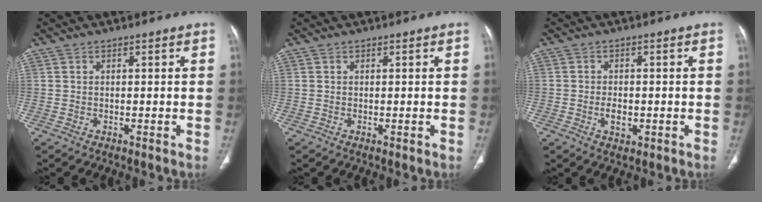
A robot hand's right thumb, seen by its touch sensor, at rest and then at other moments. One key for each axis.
{"total": 0.0}
{"total": 3.1, "fx": -0.8, "fy": 2.1, "fz": 2.1, "tx": -0.027, "ty": 0.004, "tz": -0.011}